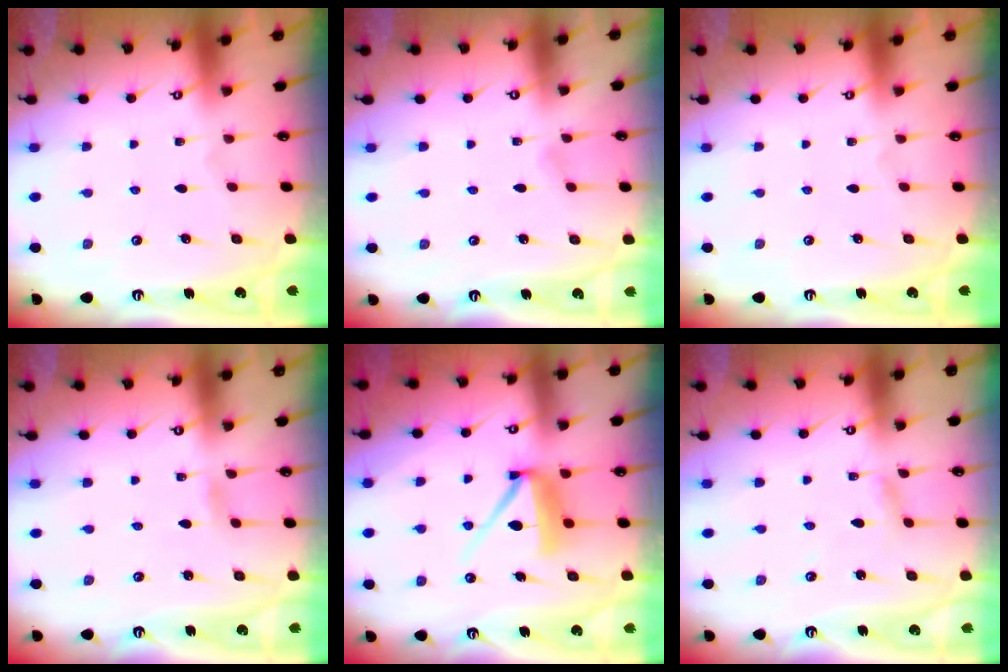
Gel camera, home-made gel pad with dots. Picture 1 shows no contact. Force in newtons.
{"total": 0.9, "press": 0.9, "slide": 0.1}
{"total": 0.0}
{"total": 1.5, "press": 1.5, "slide": 0.2}
{"total": 9.2, "press": 9.2, "slide": 0.5}
{"total": 1.9, "press": 1.9, "slide": 0.1}